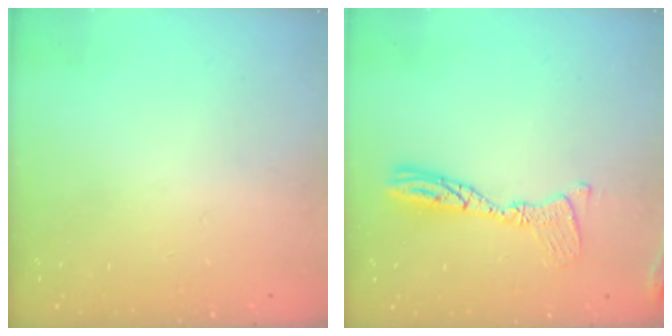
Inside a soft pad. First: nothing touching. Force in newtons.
{"total": 12.4, "press": 12.4, "slide": 1.1}